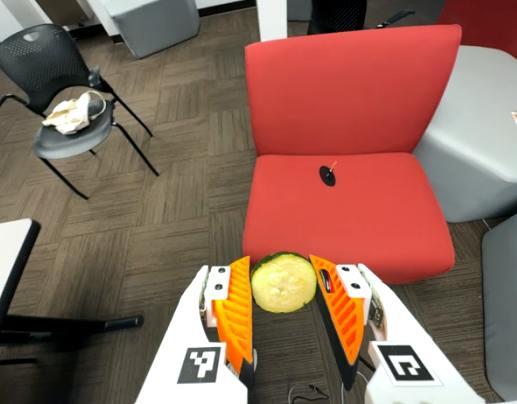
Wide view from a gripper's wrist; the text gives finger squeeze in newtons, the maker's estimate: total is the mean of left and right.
{"total": 9.3, "left": 9.4, "right": 9.3}